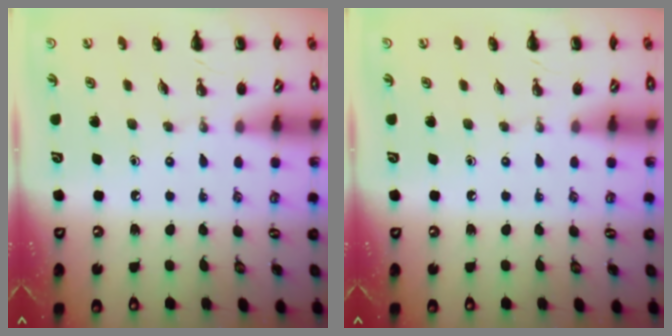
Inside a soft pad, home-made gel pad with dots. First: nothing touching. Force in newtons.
{"total": 0.0}